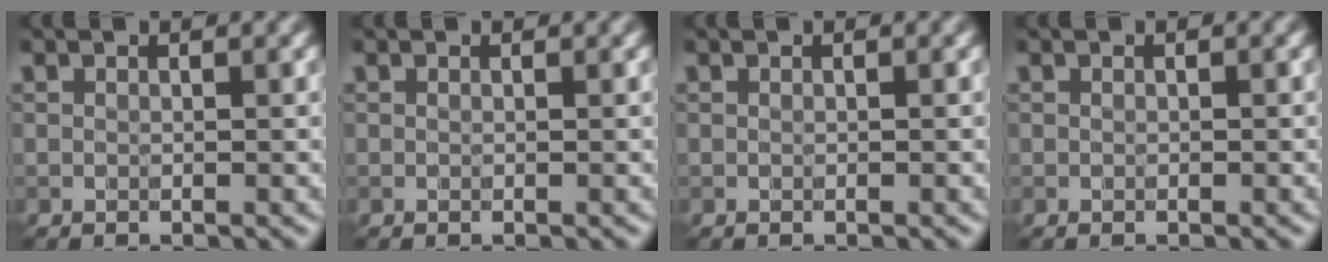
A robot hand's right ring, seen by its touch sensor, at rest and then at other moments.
{"total": 0.0}
{"total": 0.0}
{"total": 0.0}